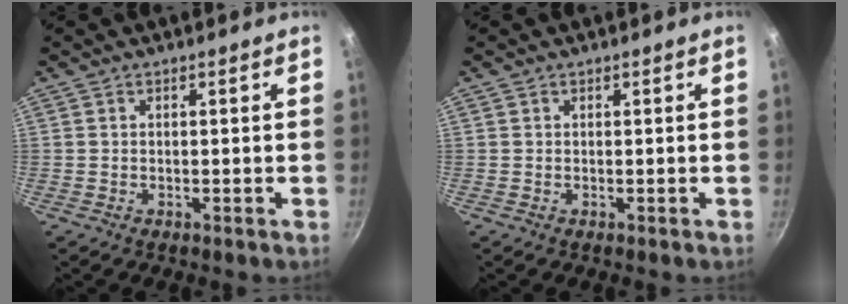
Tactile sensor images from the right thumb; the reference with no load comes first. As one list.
[{"total": 0.0}]